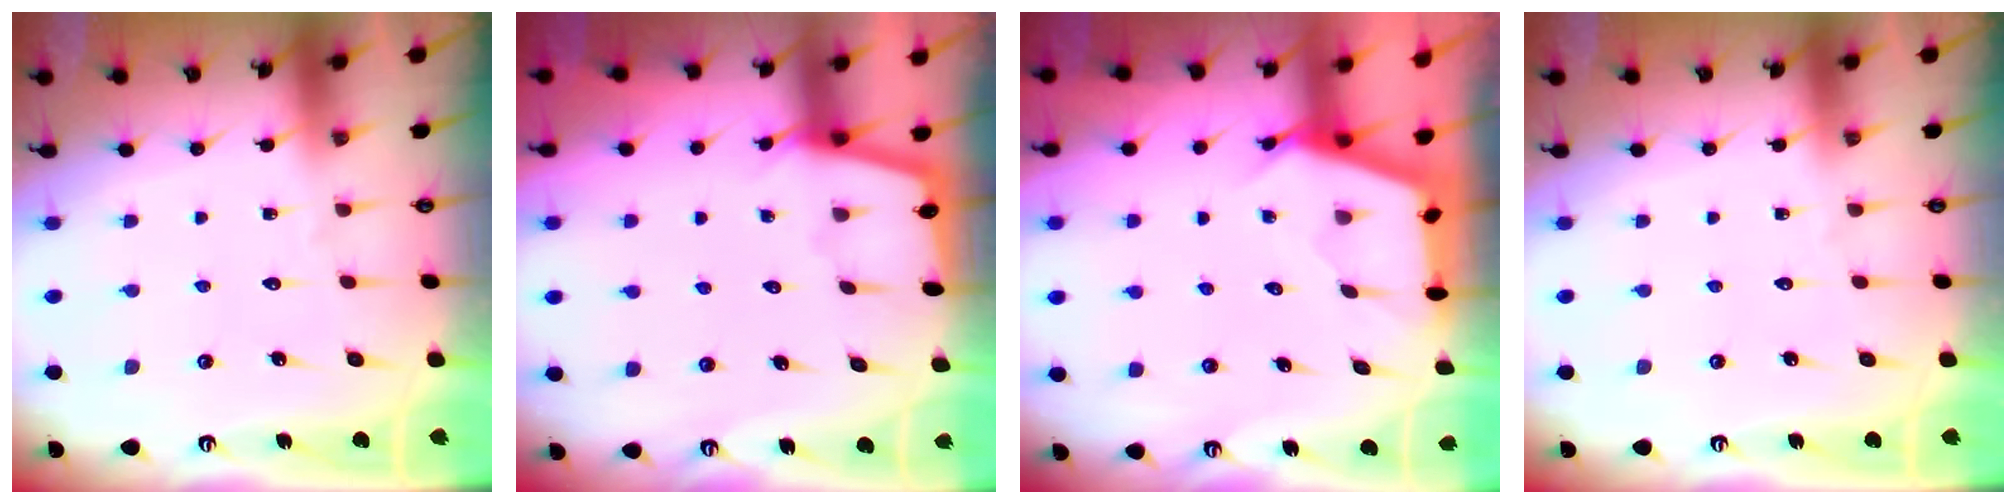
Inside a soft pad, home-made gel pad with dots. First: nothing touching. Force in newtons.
{"total": 1.8, "press": 1.8, "slide": 0.3}
{"total": 2.7, "press": 2.7, "slide": 0.3}
{"total": 0.0}